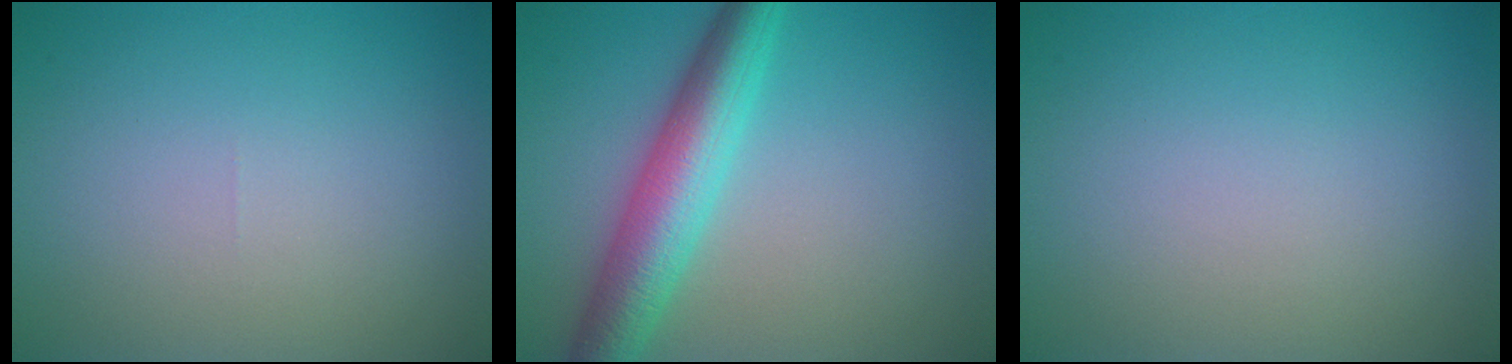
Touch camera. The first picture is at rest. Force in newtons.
{"total": 6.3, "press": 6.3, "slide": 0.1}
{"total": 0.0}